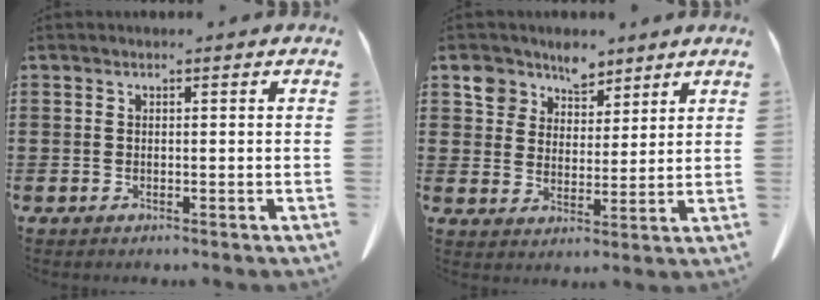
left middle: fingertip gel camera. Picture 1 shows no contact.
{"total": 6.3, "force": [5.0, 3.8, 0.8], "torque": [-0.039, -0.010, 0.093]}